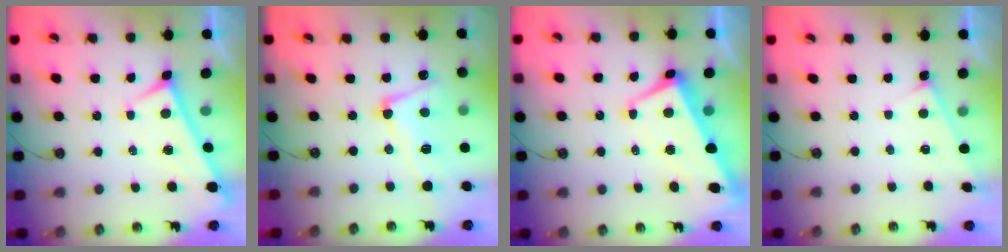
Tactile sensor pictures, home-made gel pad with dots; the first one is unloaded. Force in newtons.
{"total": 6.1, "press": 5.9, "slide": 1.4}
{"total": 1.7, "press": 1.1, "slide": 1.3}
{"total": 4.1, "press": 4.1, "slide": 0.1}